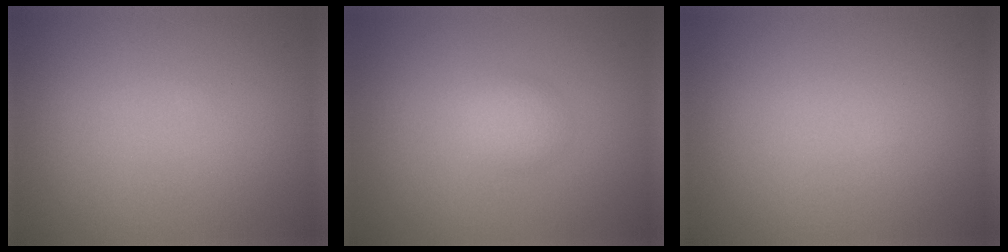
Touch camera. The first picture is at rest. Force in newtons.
{"total": 1.6, "press": 1.6, "slide": 0.1}
{"total": 0.0}